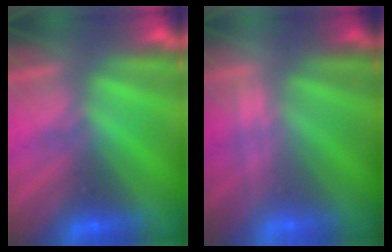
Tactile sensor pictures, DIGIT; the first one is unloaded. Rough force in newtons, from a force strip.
{"total": 2.2}